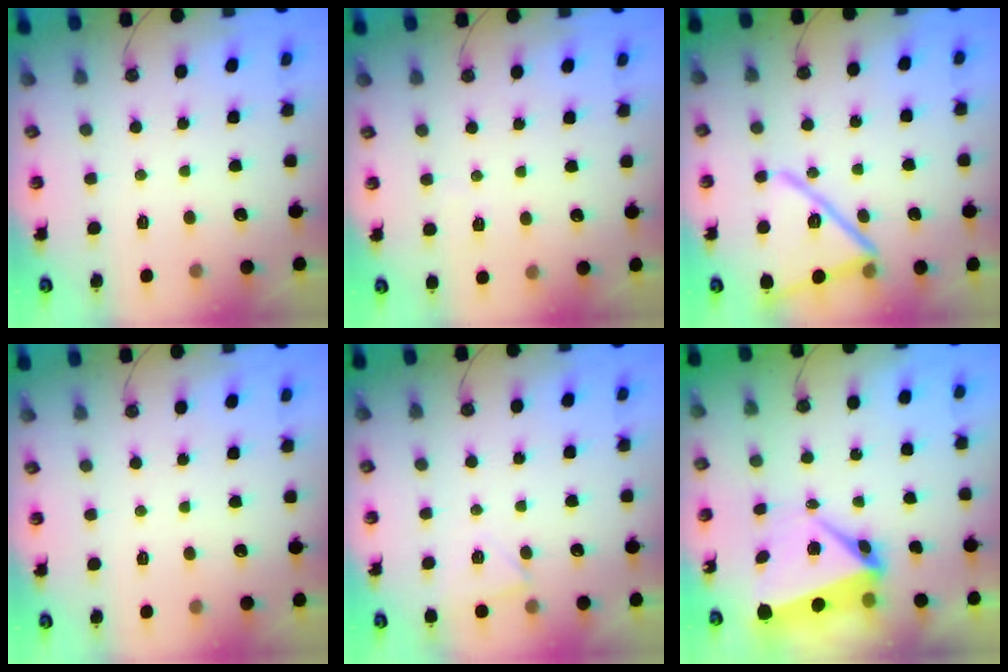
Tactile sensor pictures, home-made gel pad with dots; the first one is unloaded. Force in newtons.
{"total": 2.3, "press": 2.2, "slide": 0.5}
{"total": 18.4, "press": 18.3, "slide": 1.1}
{"total": 0.0}
{"total": 4.2, "press": 3.5, "slide": 2.4}
{"total": 7.0, "press": 6.7, "slide": 1.9}